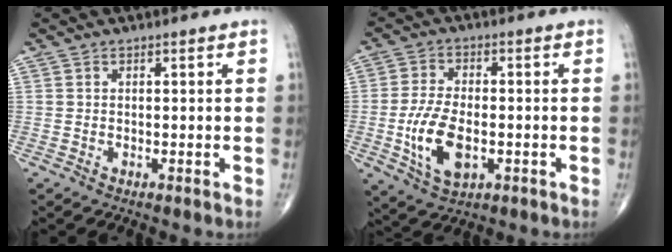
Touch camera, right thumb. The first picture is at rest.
{"total": 10.7, "force": [-2.5, 5.7, 8.7], "torque": [-0.166, 0.000, -0.040]}